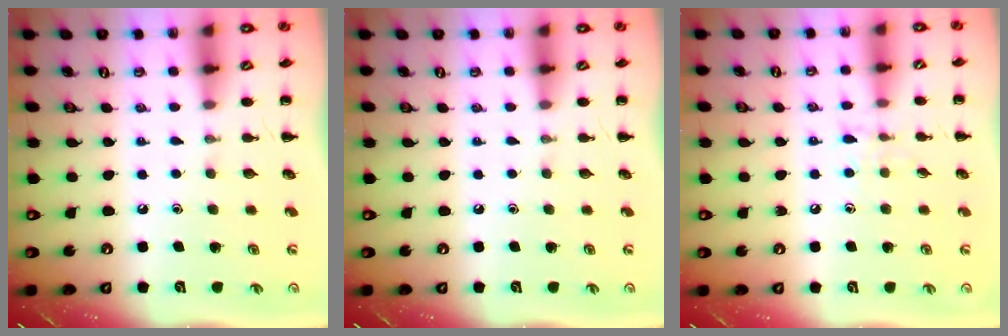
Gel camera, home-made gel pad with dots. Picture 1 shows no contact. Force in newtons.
{"total": 0.0}
{"total": 6.0, "press": 5.6, "slide": 2.1}